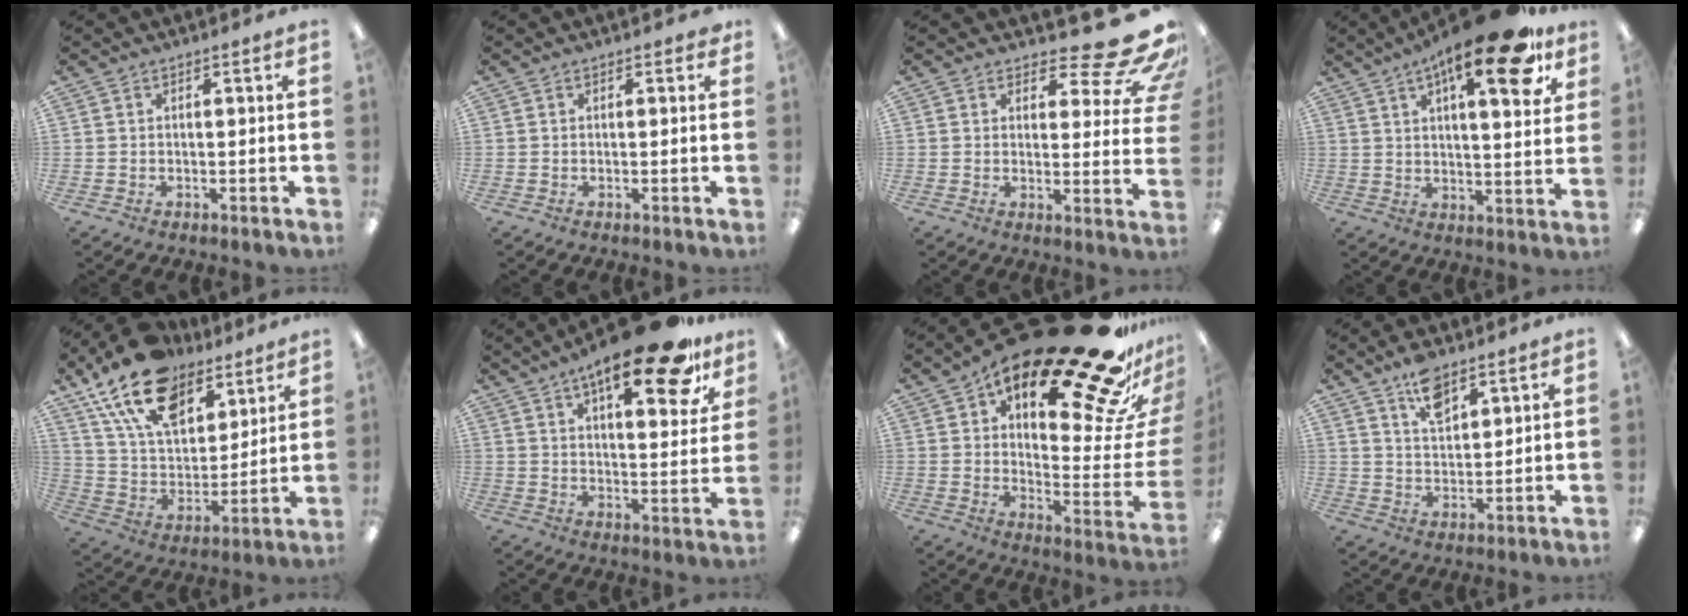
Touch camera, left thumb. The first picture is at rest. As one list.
[{"total": 0.6, "force": [0.2, 0.5, 0.3], "torque": [0.001, 0.000, 0.001]}, {"total": 12.9, "force": [8.8, 4.6, 8.3], "torque": [-0.099, -0.068, 0.147]}, {"total": 19.2, "force": [11.0, 5.9, 14.6], "torque": [-0.208, -0.050, 0.166]}, {"total": 19.6, "force": [13.2, 10.7, 9.8], "torque": [-0.184, -0.066, 0.242]}, {"total": 20.0, "force": [13.3, 5.9, 13.6], "torque": [-0.193, -0.075, 0.209]}, {"total": 27.4, "force": [18.8, 8.0, 18.3], "torque": [-0.233, -0.140, 0.302]}, {"total": 8.3, "force": [5.8, 4.1, 4.3], "torque": [-0.067, -0.027, 0.103]}]